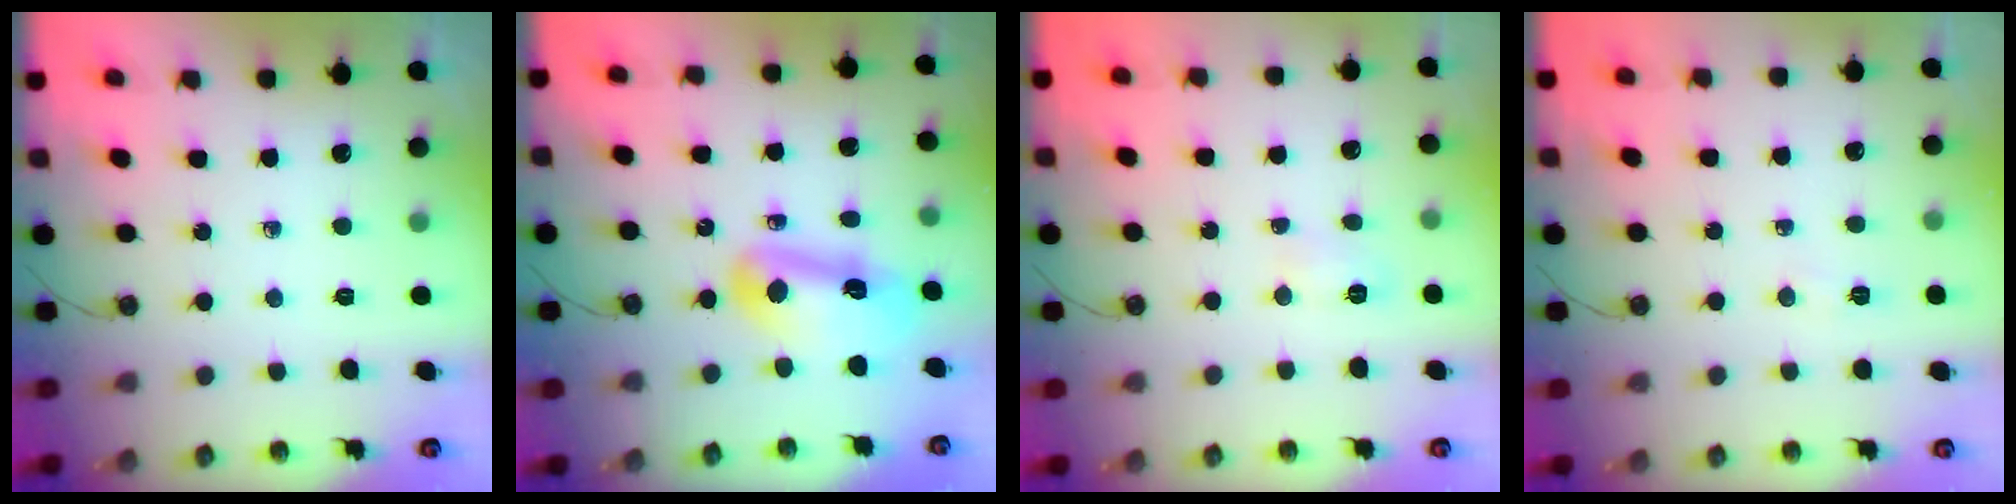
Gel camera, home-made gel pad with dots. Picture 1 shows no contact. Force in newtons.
{"total": 14.1, "press": 14.0, "slide": 1.6}
{"total": 3.7, "press": 3.7, "slide": 0.4}
{"total": 4.0, "press": 4.0, "slide": 0.7}